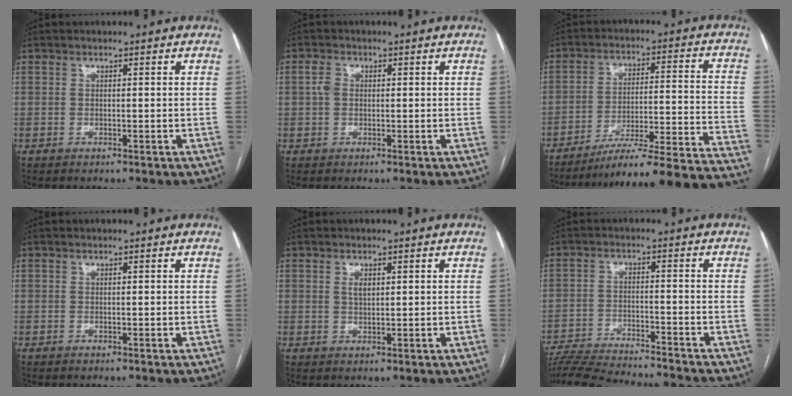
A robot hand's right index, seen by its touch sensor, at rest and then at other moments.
{"total": 1.9, "force": [0.4, 1.4, 1.1], "torque": [-0.036, 0.015, 0.010]}
{"total": 24.6, "force": [-21.6, -0.9, 11.8], "torque": [-0.083, 0.001, -0.297]}
{"total": 0.0}
{"total": 1.6, "force": [0.7, 0.7, 1.3], "torque": [-0.027, -0.001, 0.014]}
{"total": 16.5, "force": [-15.5, 0.5, 5.7], "torque": [-0.103, -0.023, -0.237]}